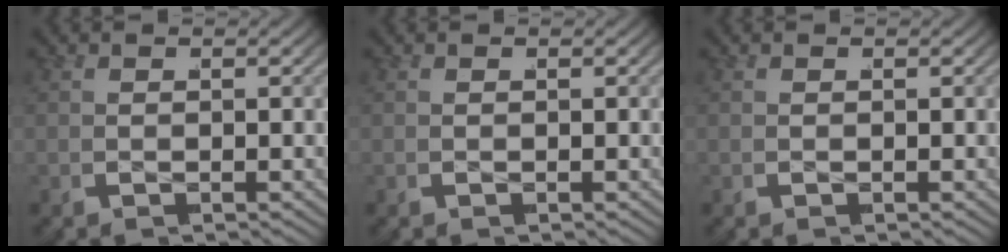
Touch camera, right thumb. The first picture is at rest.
{"total": 0.0}
{"total": 0.0}